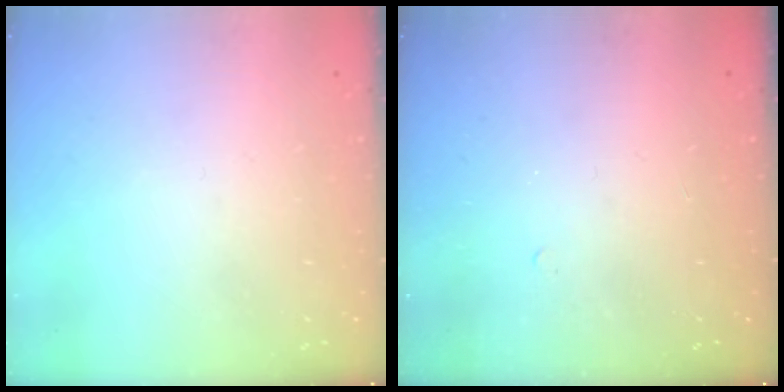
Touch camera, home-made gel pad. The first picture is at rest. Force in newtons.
{"total": 4.6, "press": 4.5, "slide": 0.6}